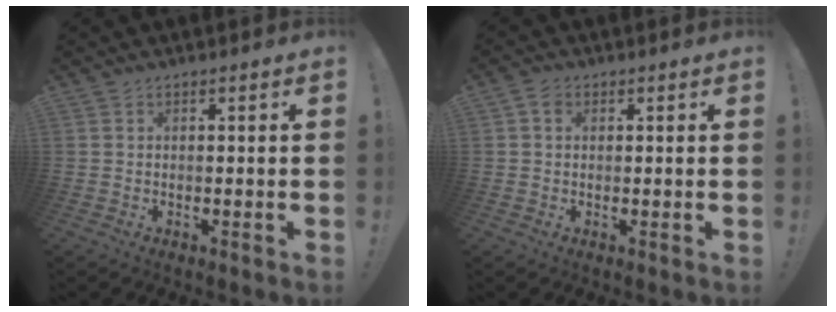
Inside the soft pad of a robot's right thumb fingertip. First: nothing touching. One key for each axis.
{"total": 2.2, "fx": 0.5, "fy": 1.8, "fz": 1.1, "tx": -0.017, "ty": 0.004, "tz": 0.008}